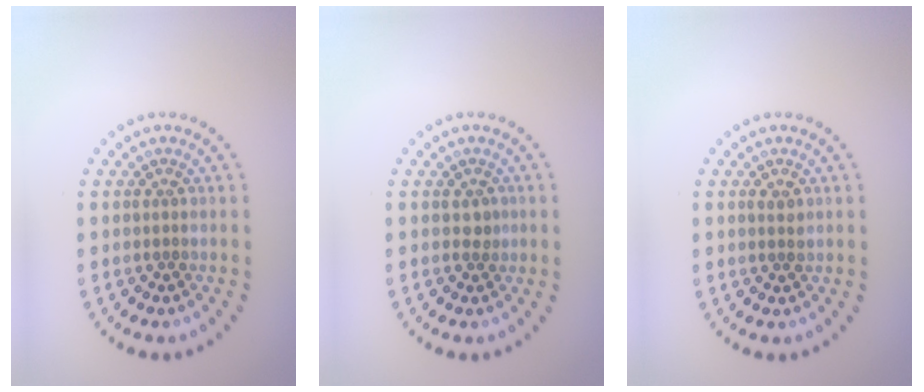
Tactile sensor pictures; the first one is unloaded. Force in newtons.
{"total": 0.9, "press": 0.9, "slide": 0.3}
{"total": 0.9, "press": 0.9, "slide": 0.3}